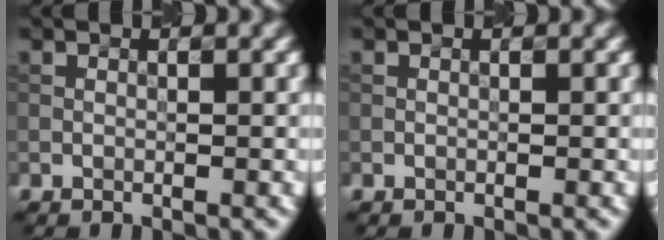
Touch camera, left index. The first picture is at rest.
{"total": 0.0}